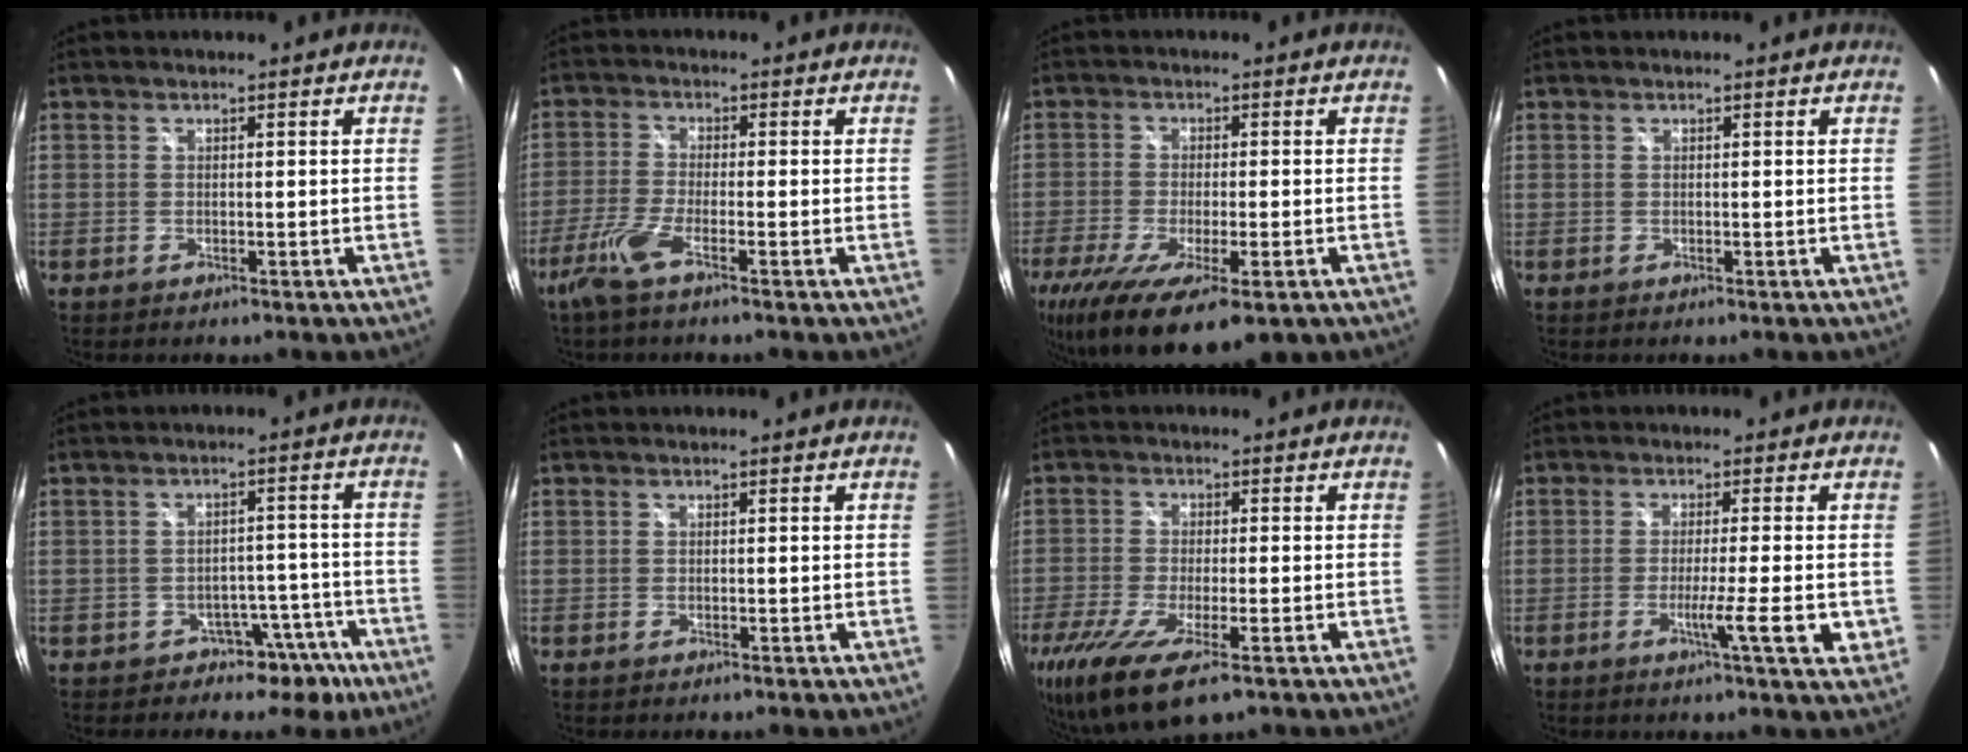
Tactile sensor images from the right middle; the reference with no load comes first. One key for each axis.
{"total": 5.7, "fx": -3.7, "fy": 0.3, "fz": 4.4, "tx": -0.110, "ty": -0.010, "tz": -0.074}
{"total": 16.8, "fx": -9.6, "fy": 5.3, "fz": 12.7, "tx": -0.255, "ty": -0.067, "tz": -0.148}
{"total": 0.0}
{"total": 5.9, "fx": -3.9, "fy": 4.2, "fz": 1.4, "tx": -0.013, "ty": 0.038, "tz": -0.037}
{"total": 0.0}
{"total": 14.1, "fx": -8.0, "fy": 4.1, "fz": 10.9, "tx": -0.234, "ty": -0.060, "tz": -0.140}
{"total": 6.2, "fx": -1.5, "fy": -0.5, "fz": 6.0, "tx": -0.092, "ty": -0.012, "tz": -0.026}